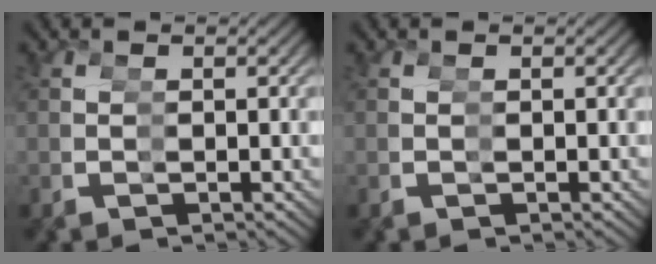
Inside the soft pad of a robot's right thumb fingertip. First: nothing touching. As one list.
[{"total": 0.0}]